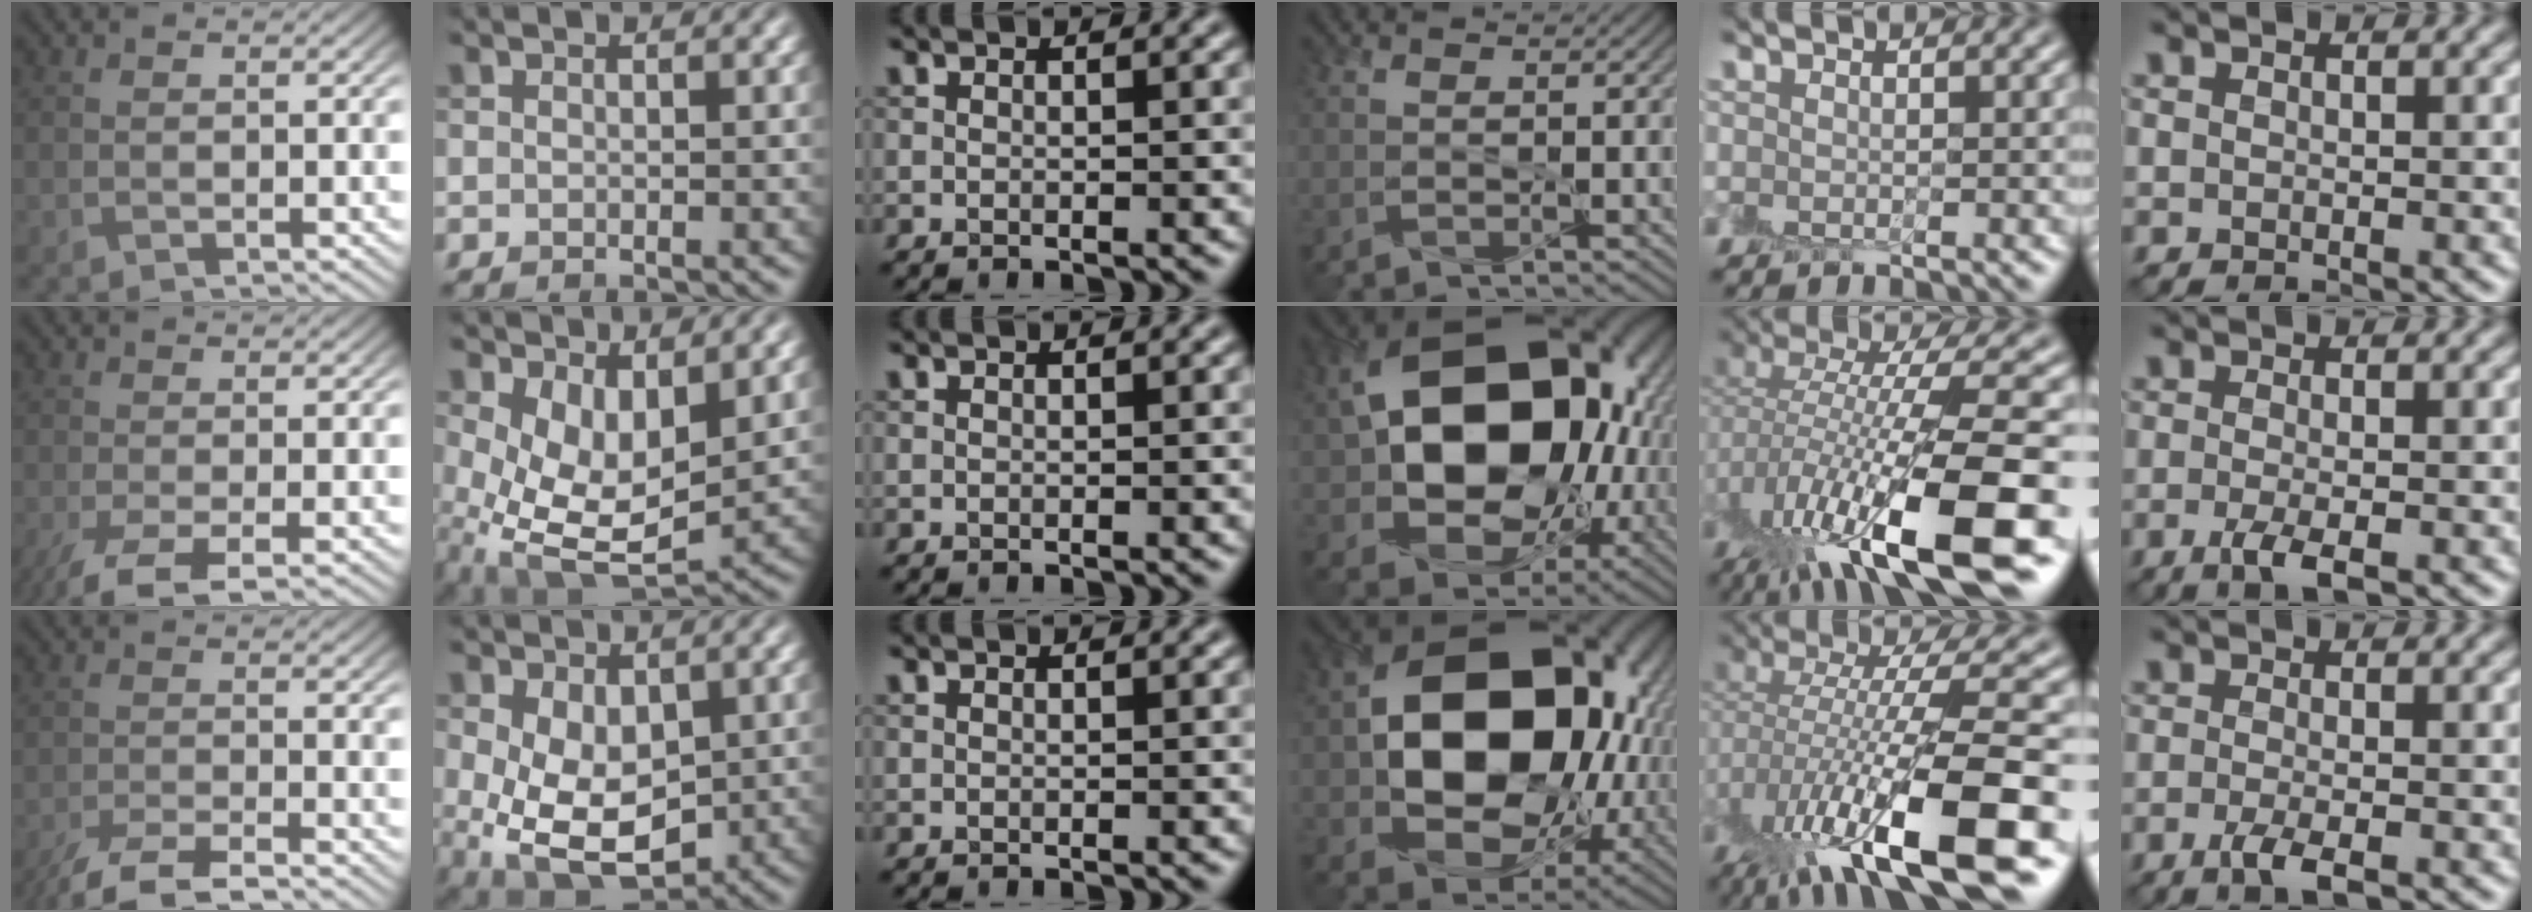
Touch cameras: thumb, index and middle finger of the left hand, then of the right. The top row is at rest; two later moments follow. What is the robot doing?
{"motion": "peel", "object": "envelope seal"}